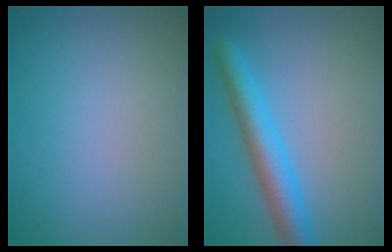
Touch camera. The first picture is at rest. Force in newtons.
{"total": 5.3, "press": 5.3, "slide": 0.1}